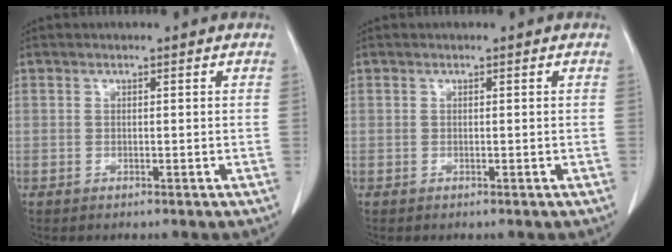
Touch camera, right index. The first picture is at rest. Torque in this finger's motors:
{"motor_torque": [-0.11, 0.09, -0.06, 0.00]}